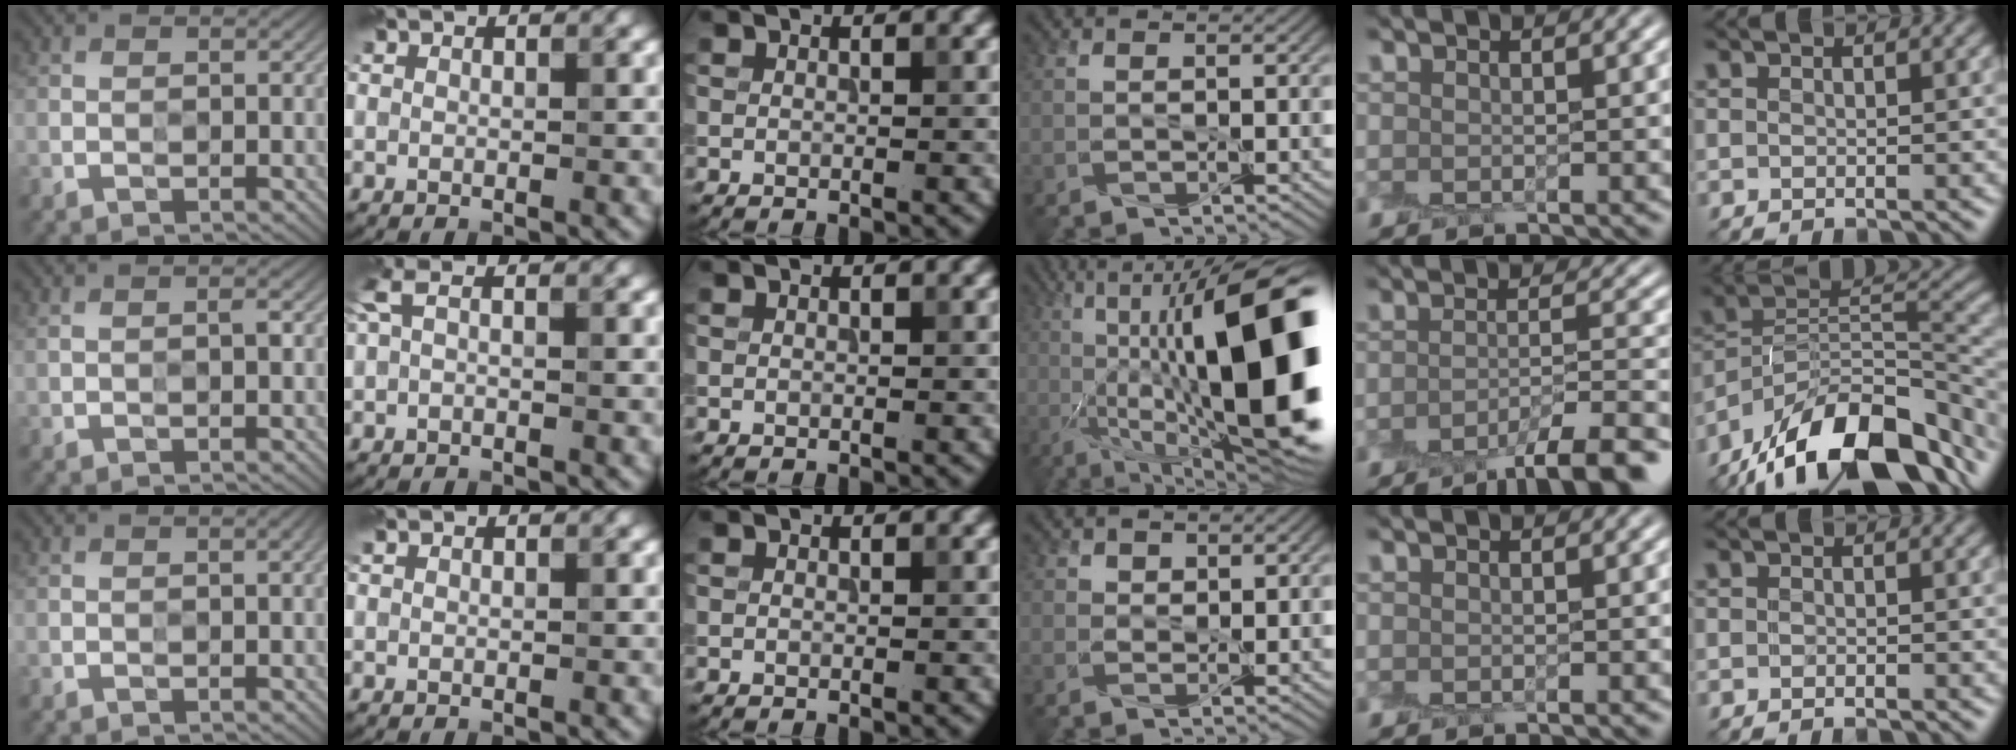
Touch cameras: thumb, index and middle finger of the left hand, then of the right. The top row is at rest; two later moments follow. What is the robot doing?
{"motion": "peel", "object": "plastic wrap"}